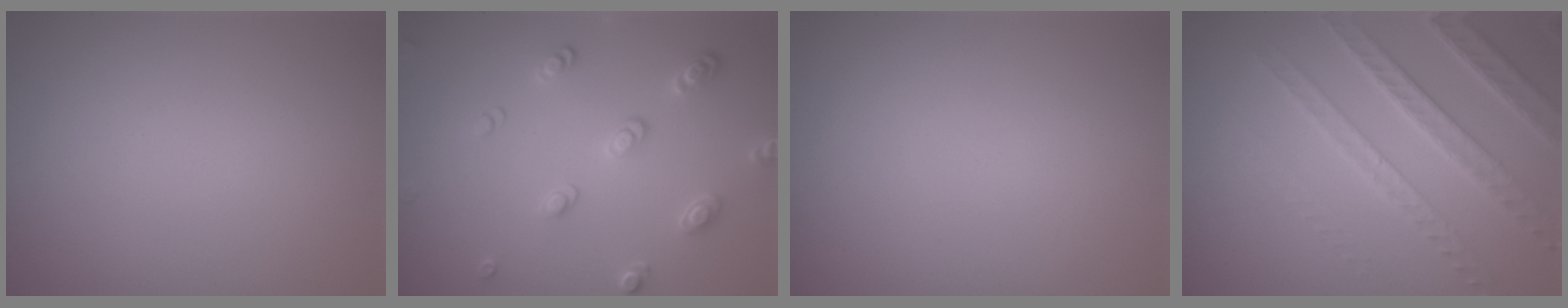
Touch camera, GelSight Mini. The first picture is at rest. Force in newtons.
{"total": 2.6, "press": 2.5, "slide": 0.8}
{"total": 0.0}
{"total": 4.4, "press": 4.0, "slide": 1.9}